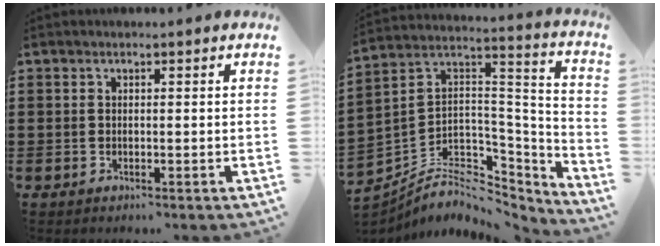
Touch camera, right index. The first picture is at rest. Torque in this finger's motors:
{"motor_torque": [-0.08, 0.19, -1.05, -0.21]}